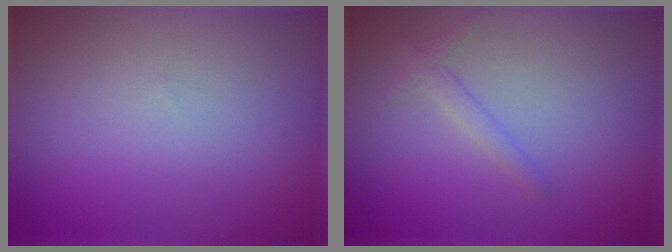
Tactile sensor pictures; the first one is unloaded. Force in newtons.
{"total": 1.4, "press": 1.4, "slide": 0.0}